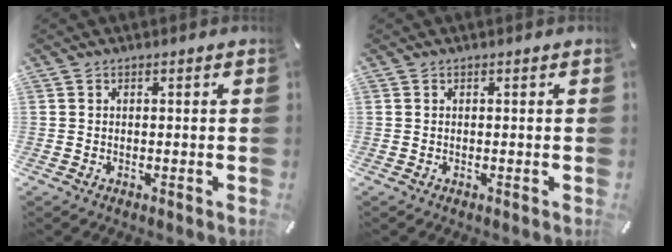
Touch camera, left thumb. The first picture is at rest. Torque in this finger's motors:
{"motor_torque": [0.00, 0.00, -0.09, 0.06, 0.00]}